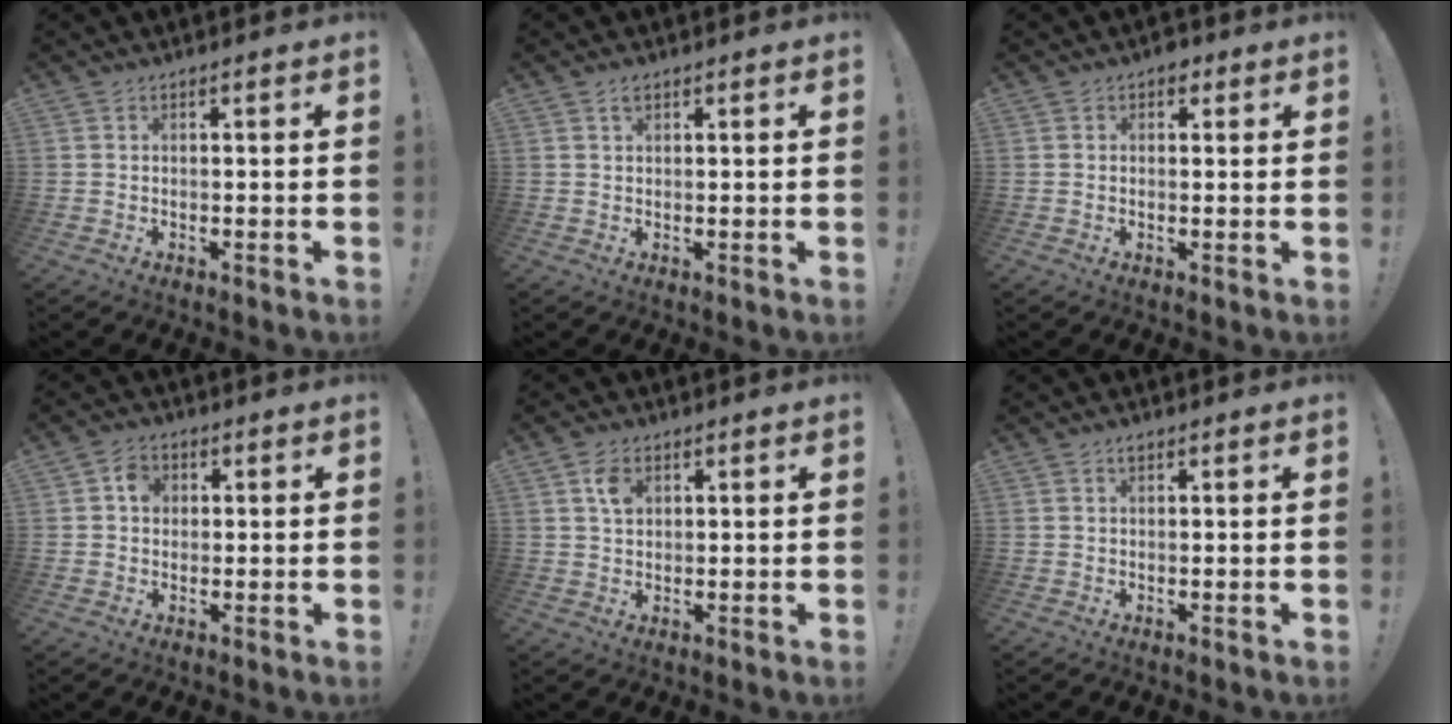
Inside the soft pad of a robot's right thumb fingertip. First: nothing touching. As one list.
[{"total": 1.1, "force": [0.8, 0.6, 0.6], "torque": [-0.013, 0.001, 0.014]}, {"total": 2.8, "force": [1.3, 1.9, 1.6], "torque": [-0.011, -0.005, 0.020]}, {"total": 4.3, "force": [0.6, 3.7, 2.2], "torque": [-0.027, 0.005, 0.009]}, {"total": 4.2, "force": [1.6, 3.0, 2.6], "torque": [-0.036, -0.001, 0.027]}, {"total": 0.8, "force": [0.5, 0.4, 0.4], "torque": [-0.010, 0.002, 0.009]}]